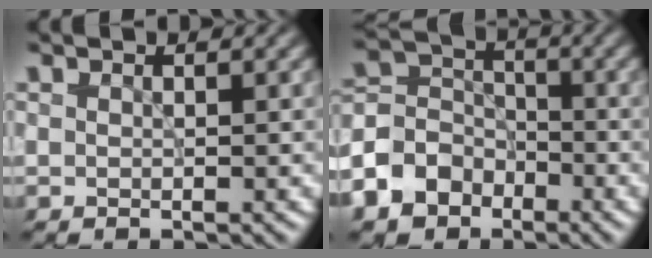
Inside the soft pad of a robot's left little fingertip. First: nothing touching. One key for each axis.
{"total": 6.8, "fx": -3.6, "fy": 5.3, "fz": 2.3, "tx": -0.048, "ty": 0.006, "tz": -0.089}